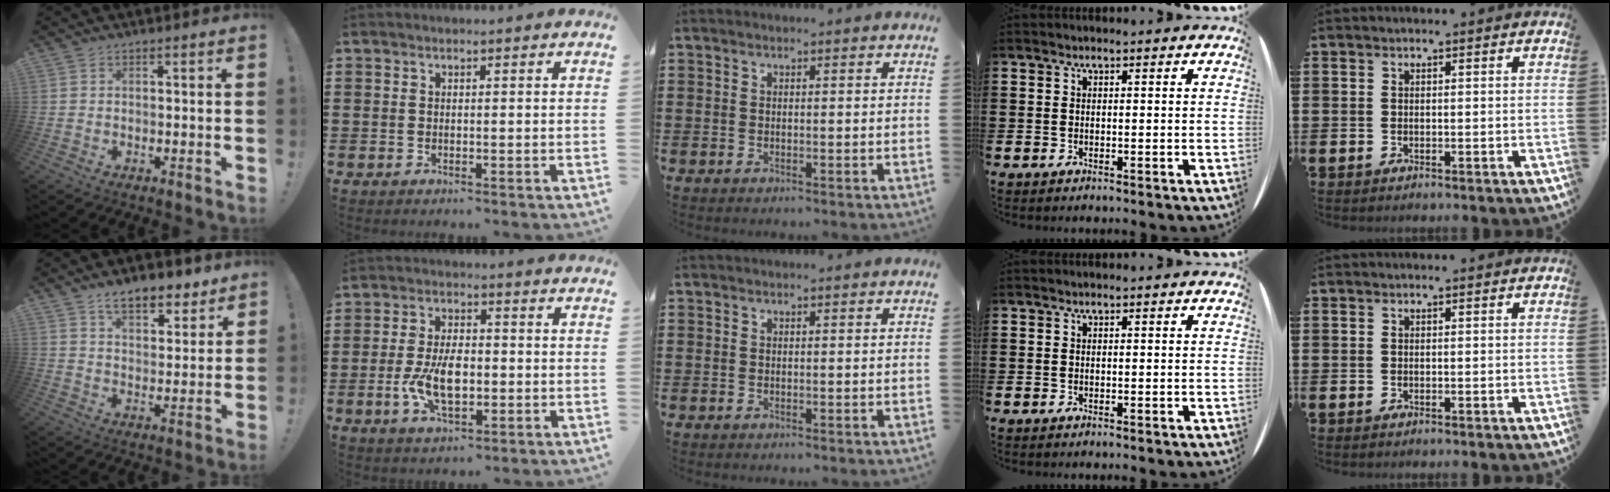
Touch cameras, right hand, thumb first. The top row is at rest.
{"thumb": {"total": 9.7, "force": [7.1, 4.5, 4.8], "torque": [-0.066, -0.041, 0.129]}, "index": {"total": 8.0, "force": [-1.3, 4.1, 6.8], "torque": [-0.145, 0.001, -0.027]}}